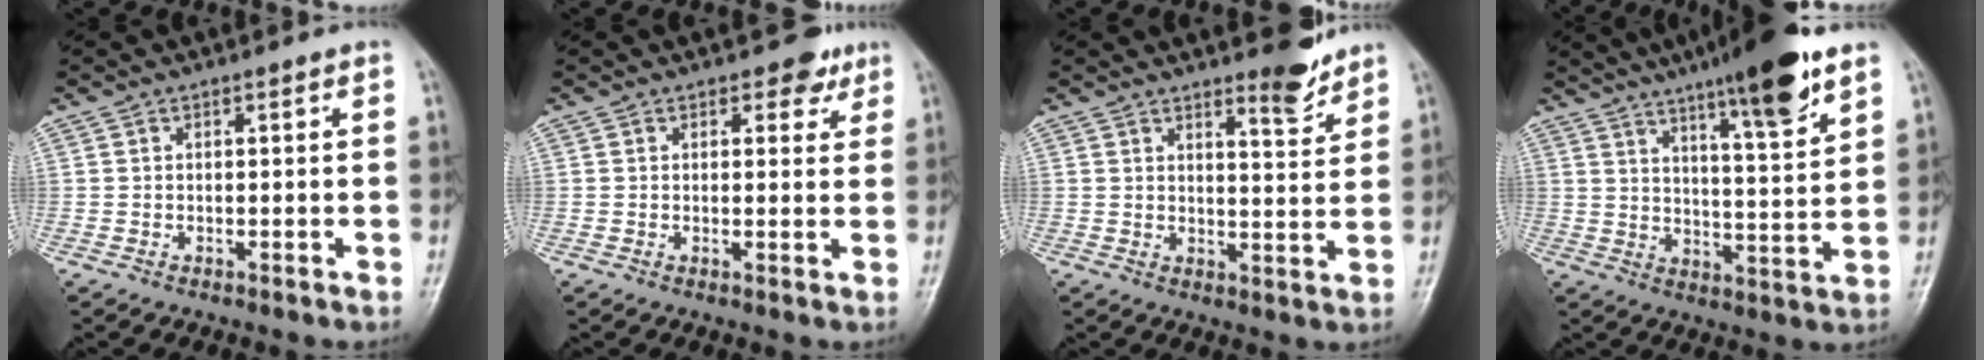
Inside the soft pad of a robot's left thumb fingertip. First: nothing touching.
{"total": 3.2, "force": [2.1, 2.0, 1.3], "torque": [0.009, -0.009, 0.024]}
{"total": 5.3, "force": [4.4, 1.1, 2.6], "torque": [-0.027, -0.041, 0.065]}
{"total": 15.1, "force": [9.9, 2.3, 11.2], "torque": [-0.161, -0.049, 0.154]}